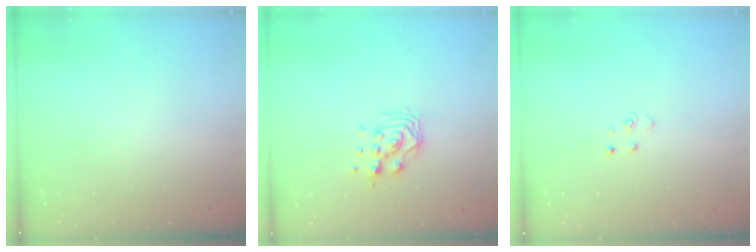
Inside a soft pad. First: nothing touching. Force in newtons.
{"total": 7.8, "press": 7.8, "slide": 0.6}
{"total": 2.6, "press": 2.6, "slide": 0.3}